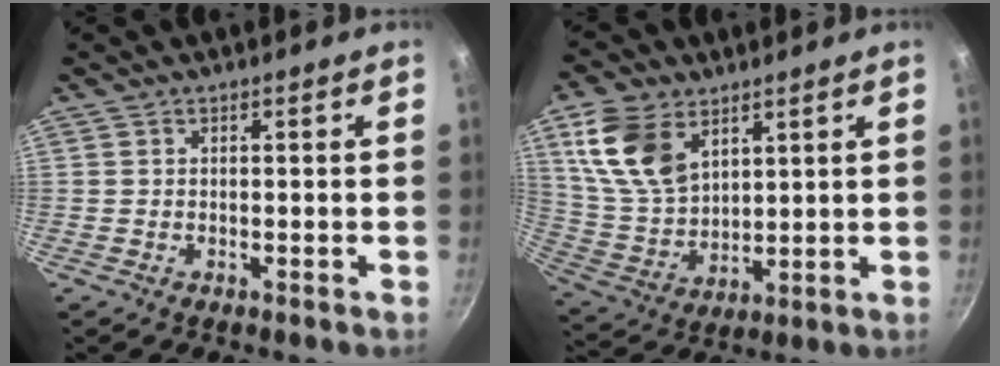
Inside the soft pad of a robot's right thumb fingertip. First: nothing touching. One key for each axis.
{"total": 14.1, "fx": 6.6, "fy": 8.9, "fz": 8.7, "tx": -0.151, "ty": -0.024, "tz": 0.141}